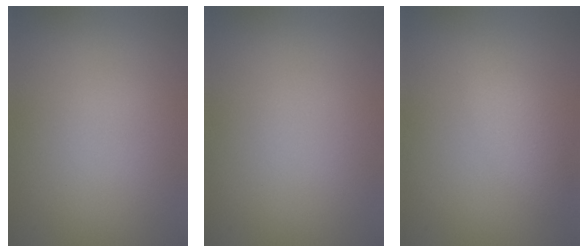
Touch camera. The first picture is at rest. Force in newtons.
{"total": 0.0}
{"total": 2.3, "press": 2.3, "slide": 0.1}